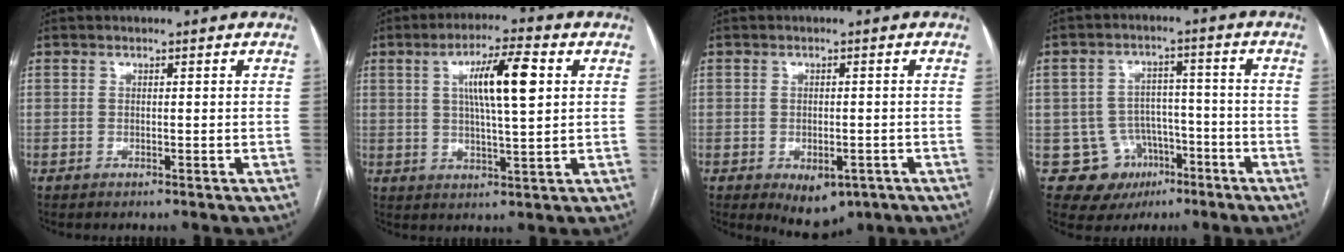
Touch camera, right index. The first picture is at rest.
{"total": 9.6, "force": [2.5, 1.1, 9.2], "torque": [-0.160, 0.009, 0.043]}
{"total": 5.8, "force": [-3.0, 3.3, 3.7], "torque": [-0.047, -0.004, -0.030]}
{"total": 8.7, "force": [-3.6, 7.8, 1.2], "torque": [-0.013, 0.021, -0.042]}